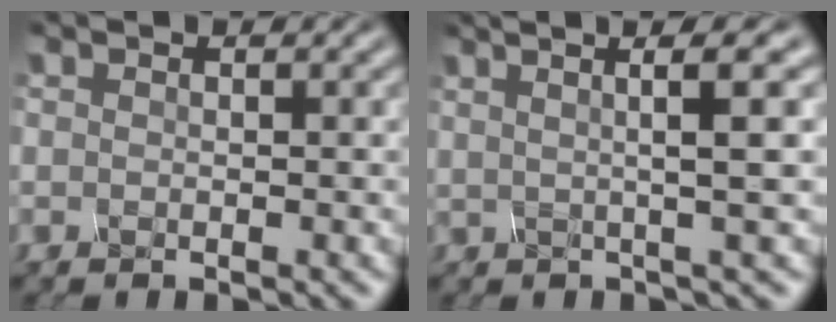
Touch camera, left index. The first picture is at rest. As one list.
[{"total": 4.0, "force": [1.2, -0.5, 3.7], "torque": [-0.066, 0.018, 0.032]}]